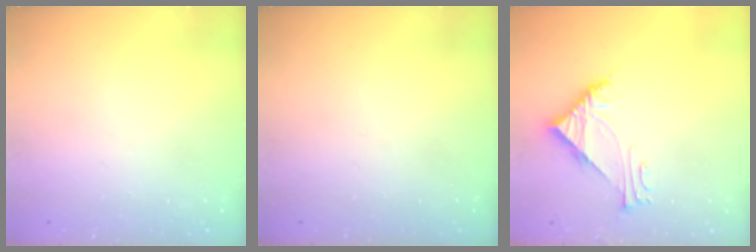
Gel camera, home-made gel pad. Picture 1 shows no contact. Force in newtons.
{"total": 0.0}
{"total": 5.6, "press": 5.6, "slide": 0.3}